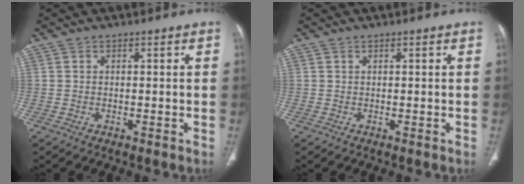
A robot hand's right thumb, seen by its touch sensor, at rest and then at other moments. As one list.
[{"total": 0.0}]